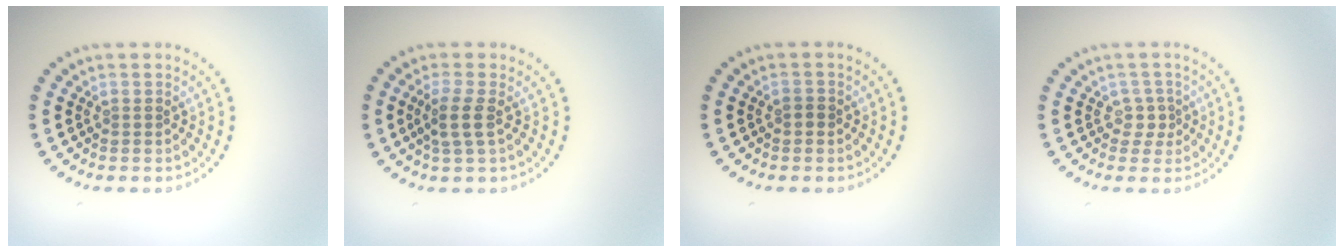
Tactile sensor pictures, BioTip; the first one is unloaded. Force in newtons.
{"total": 2.2, "press": 1.9, "slide": 1.2}
{"total": 0.8, "press": 0.7, "slide": 0.2}
{"total": 1.5, "press": 1.1, "slide": 1.1}